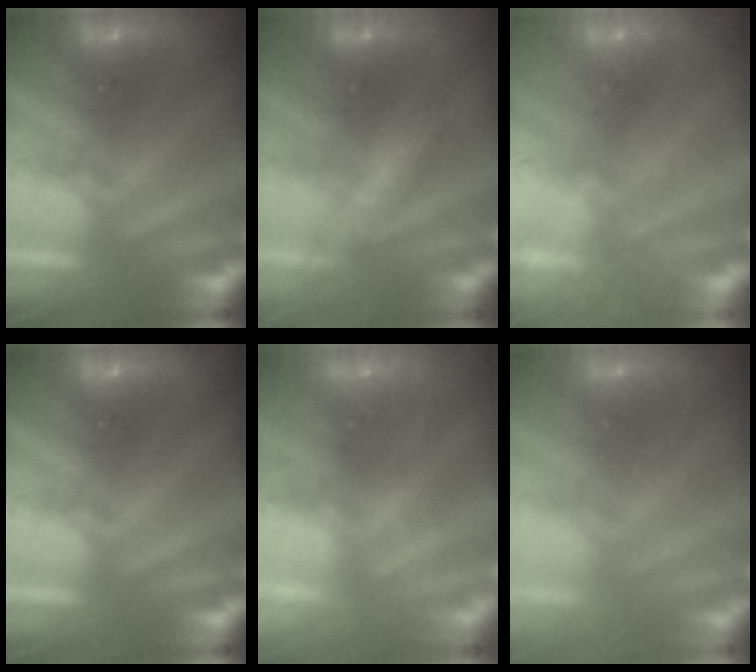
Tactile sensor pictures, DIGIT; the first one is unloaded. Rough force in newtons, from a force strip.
{"total": 2.5}
{"total": 2.5}
{"total": 0.0}
{"total": 2.3}
{"total": 2.4}